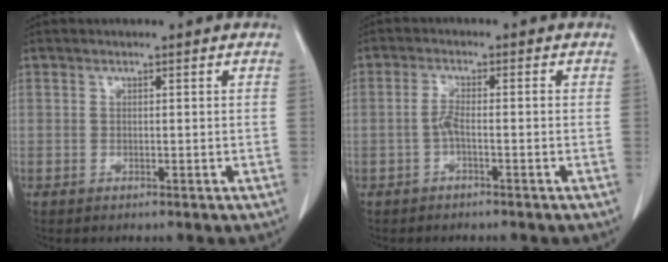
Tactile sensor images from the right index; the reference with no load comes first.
{"total": 2.3, "force": [-0.9, 0.3, 2.1], "torque": [-0.041, 0.003, -0.020]}